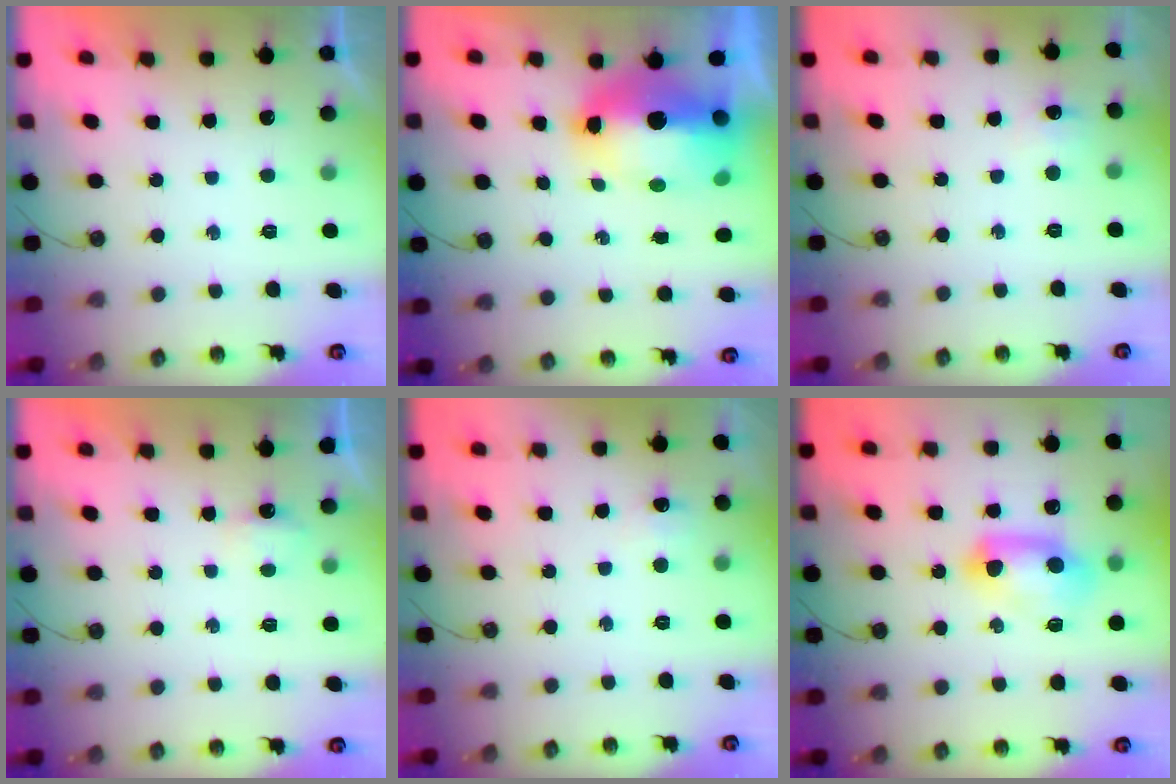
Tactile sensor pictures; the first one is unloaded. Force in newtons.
{"total": 14.7, "press": 14.6, "slide": 1.9}
{"total": 5.6, "press": 5.6, "slide": 0.6}
{"total": 3.0, "press": 2.9, "slide": 0.5}
{"total": 5.6, "press": 5.6, "slide": 0.8}
{"total": 12.7, "press": 12.4, "slide": 2.7}